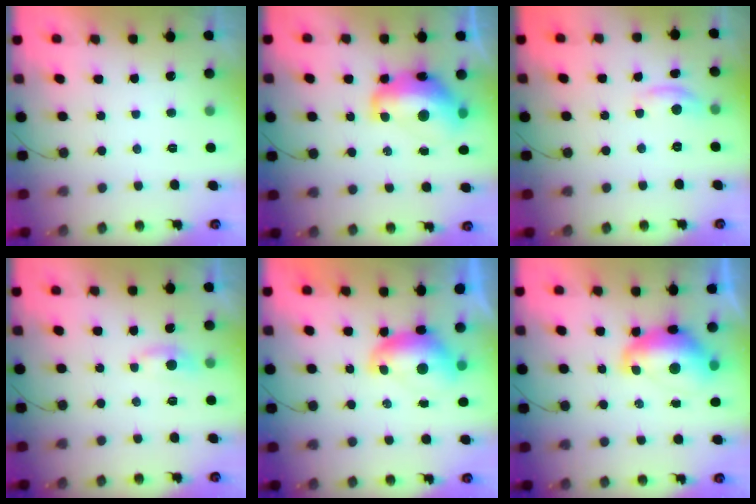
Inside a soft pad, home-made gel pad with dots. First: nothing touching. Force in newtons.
{"total": 15.6, "press": 15.5, "slide": 1.5}
{"total": 5.2, "press": 5.2, "slide": 0.5}
{"total": 3.4, "press": 3.4, "slide": 0.4}
{"total": 8.2, "press": 8.1, "slide": 1.0}
{"total": 11.4, "press": 11.4, "slide": 1.1}